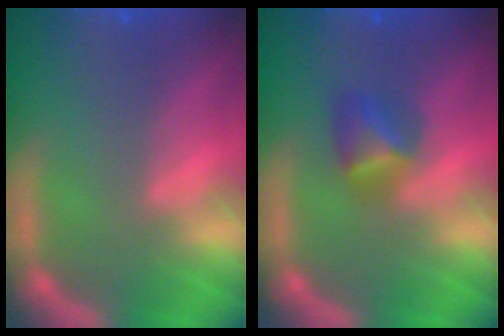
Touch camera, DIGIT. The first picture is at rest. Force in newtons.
{"total": 2.4}